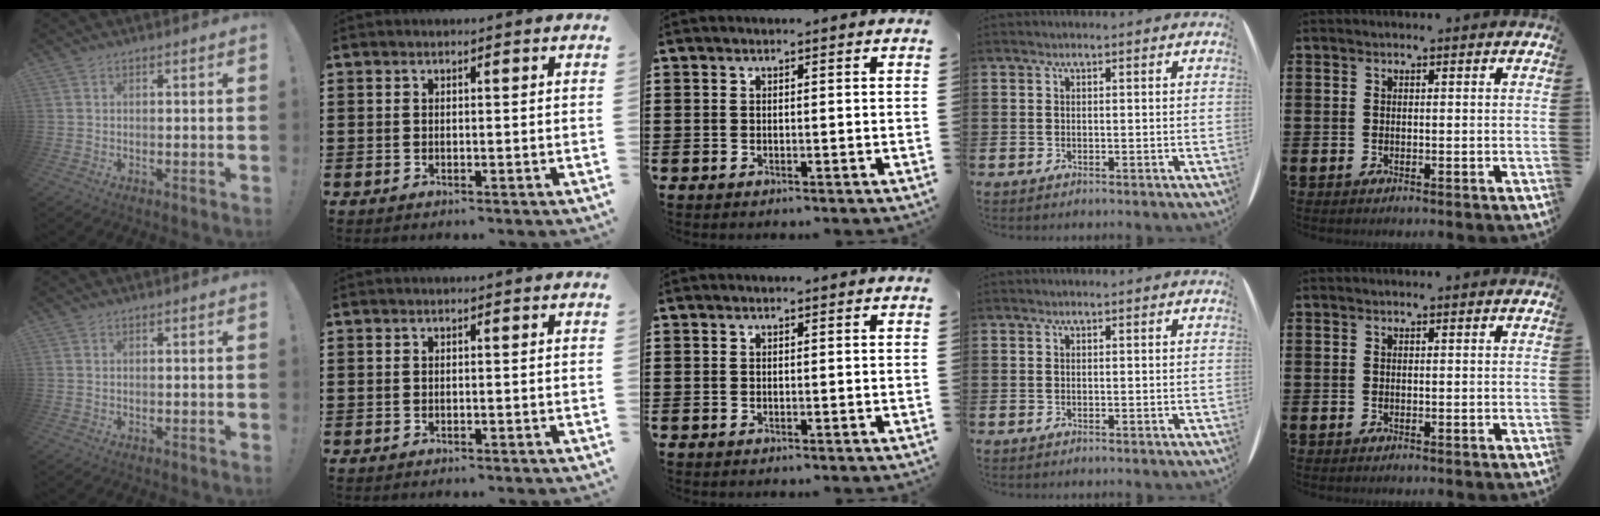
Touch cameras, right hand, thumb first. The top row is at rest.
{}